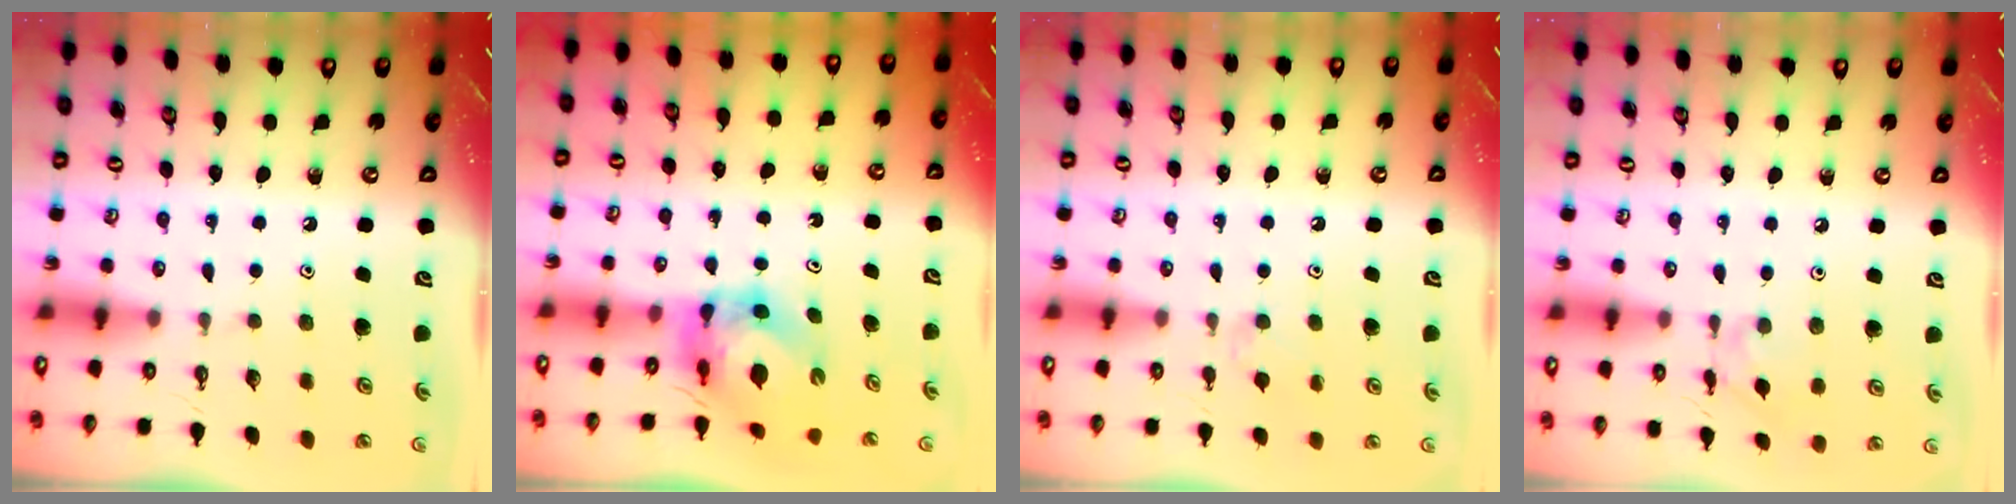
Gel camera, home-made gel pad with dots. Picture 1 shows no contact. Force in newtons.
{"total": 6.1, "press": 6.1, "slide": 0.5}
{"total": 3.5, "press": 3.5, "slide": 0.6}
{"total": 4.6, "press": 4.5, "slide": 0.4}